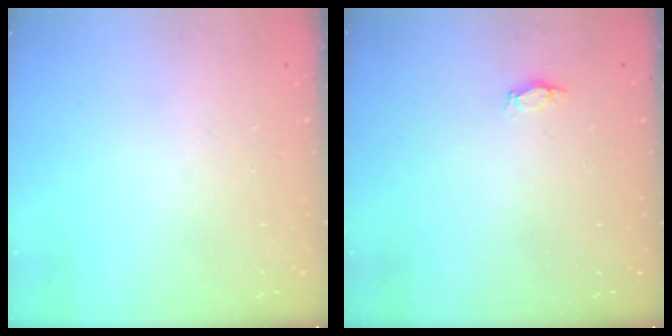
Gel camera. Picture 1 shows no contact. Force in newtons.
{"total": 2.9, "press": 2.7, "slide": 1.1}